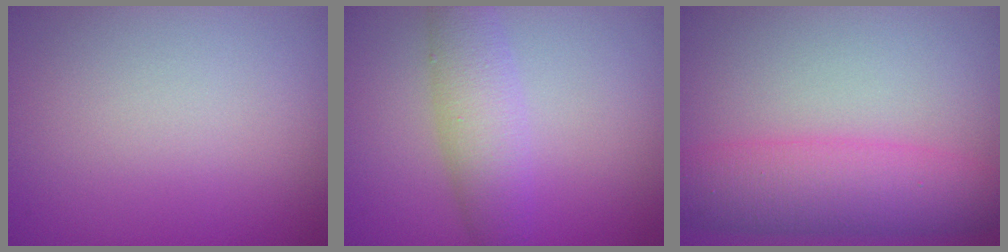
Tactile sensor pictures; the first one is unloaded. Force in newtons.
{"total": 3.9, "press": 3.9, "slide": 0.0}
{"total": 6.4, "press": 6.4, "slide": 0.1}